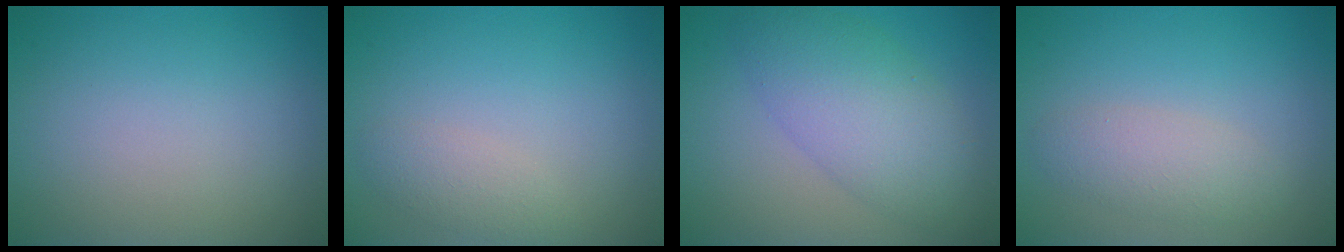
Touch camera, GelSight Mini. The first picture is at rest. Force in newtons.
{"total": 1.7, "press": 1.7, "slide": 0.0}
{"total": 6.2, "press": 6.2, "slide": 0.1}
{"total": 2.4, "press": 2.4, "slide": 0.1}